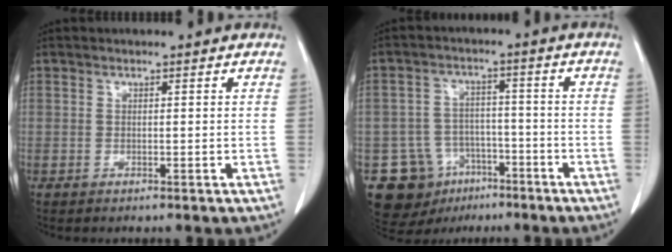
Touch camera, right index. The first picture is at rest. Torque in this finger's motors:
{"motor_torque": [-0.54, -0.31, -0.71, -0.21]}